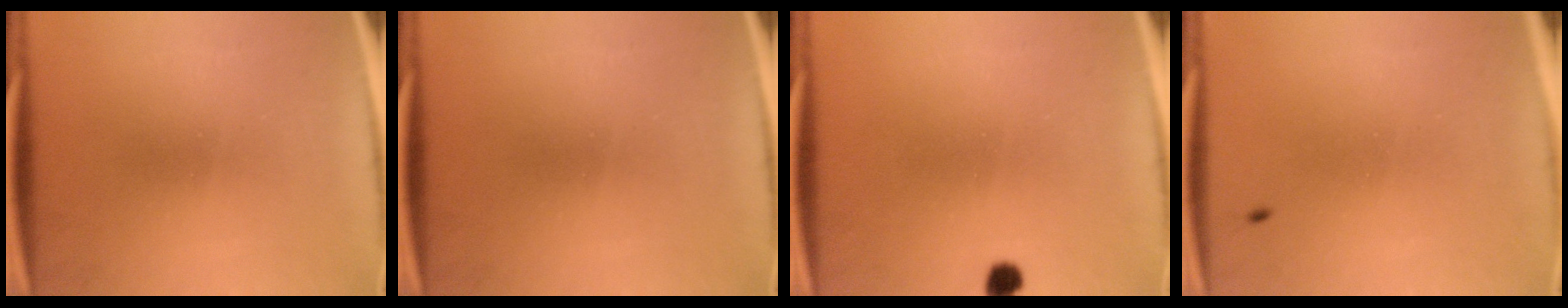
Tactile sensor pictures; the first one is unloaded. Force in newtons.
{"total": 0.0}
{"total": 2.0}
{"total": 0.8}